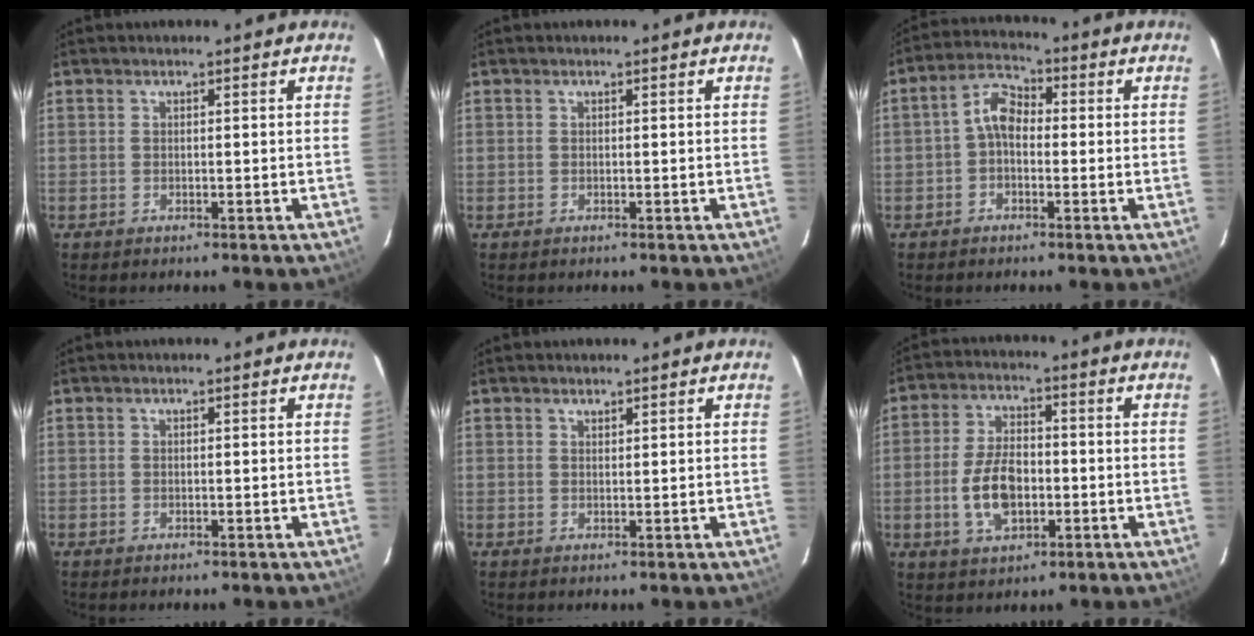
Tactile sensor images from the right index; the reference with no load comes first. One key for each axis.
{"total": 0.0}
{"total": 4.7, "fx": -0.8, "fy": 3.2, "fz": 3.4, "tx": -0.066, "ty": 0.019, "tz": -0.020}
{"total": 0.0}
{"total": 0.8, "fx": 0.8, "fy": 0.1, "fz": -0.1, "tx": 0.002, "ty": 0.000, "tz": 0.015}
{"total": 9.9, "fx": -2.2, "fy": 5.6, "fz": 7.9, "tx": -0.158, "ty": 0.005, "tz": -0.032}